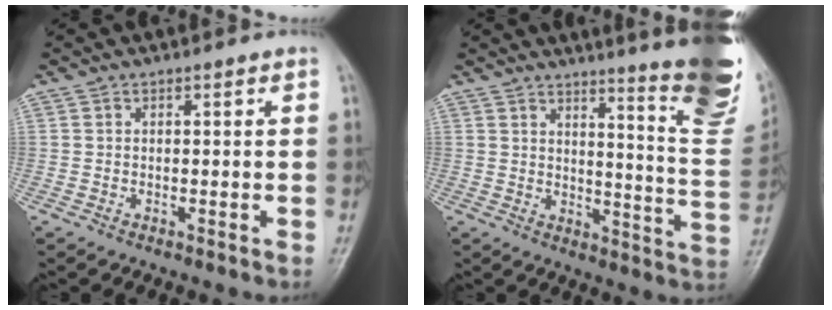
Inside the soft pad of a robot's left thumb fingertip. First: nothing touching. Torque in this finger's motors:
{"motor_torque": [3.61, 1.43, 1.24, -1.53, 0.28]}